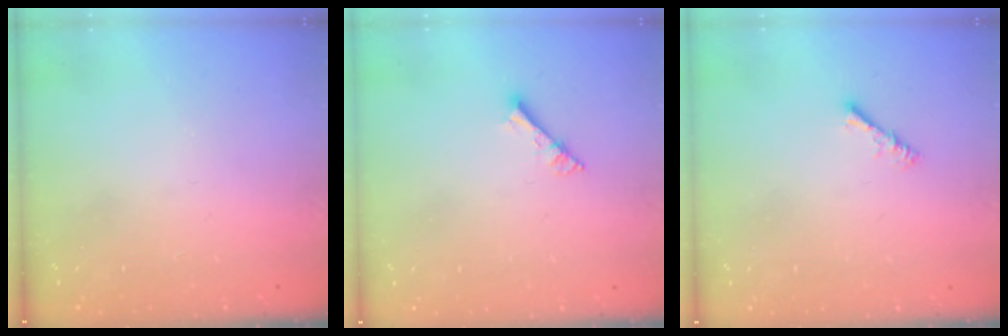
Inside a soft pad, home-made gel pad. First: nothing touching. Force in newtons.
{"total": 4.1, "press": 4.1, "slide": 0.4}
{"total": 2.4, "press": 2.4, "slide": 0.3}